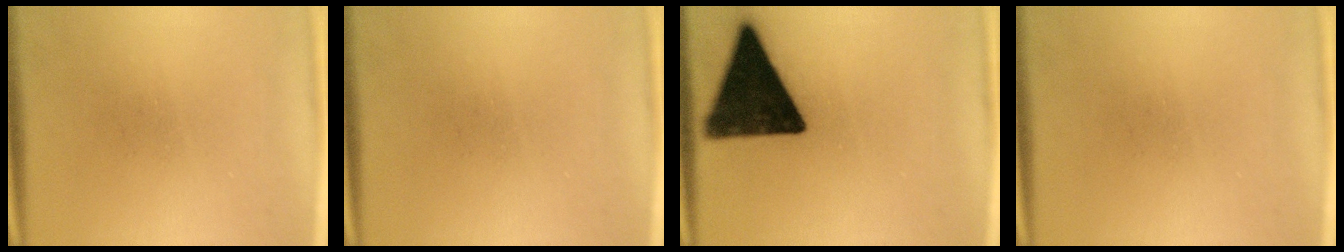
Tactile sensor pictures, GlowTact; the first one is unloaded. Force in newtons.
{"total": 0.0}
{"total": 17.8}
{"total": 0.0}